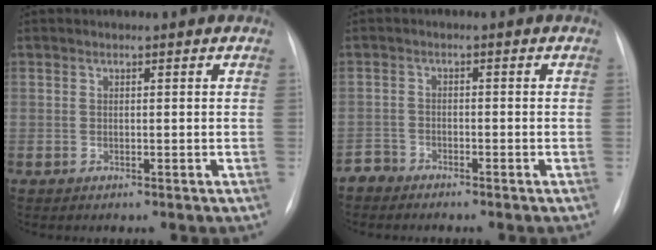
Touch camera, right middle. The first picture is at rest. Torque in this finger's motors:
{"motor_torque": [0.03, -0.04, 0.00, 0.00]}